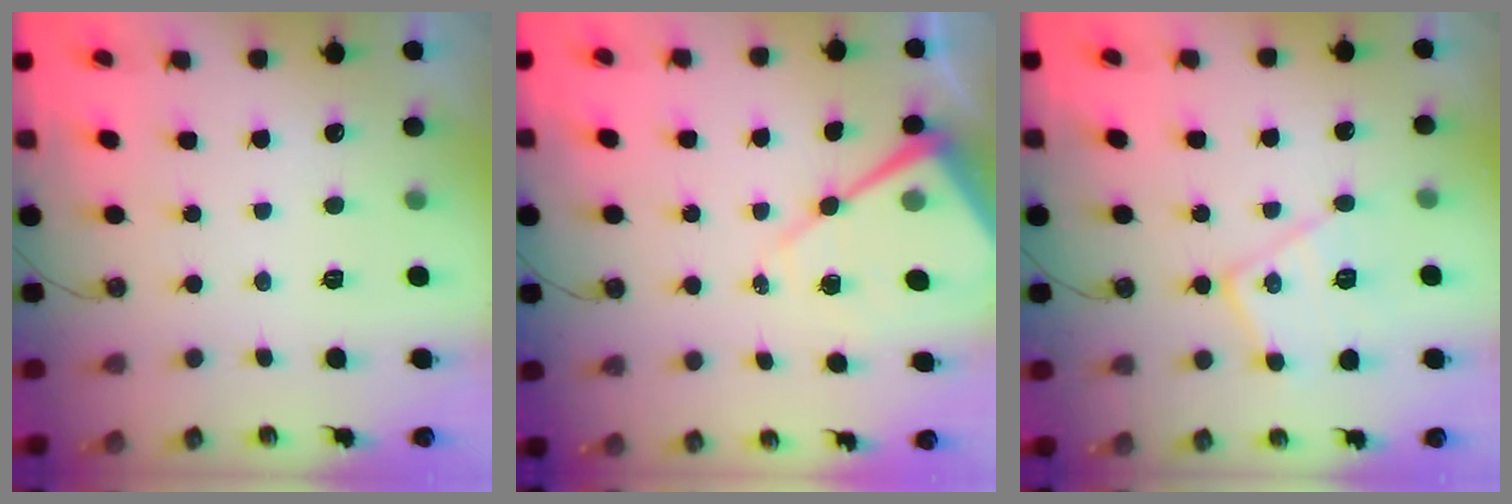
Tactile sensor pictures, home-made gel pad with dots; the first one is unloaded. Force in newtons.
{"total": 11.4, "press": 11.3, "slide": 1.1}
{"total": 12.5, "press": 12.5, "slide": 0.3}